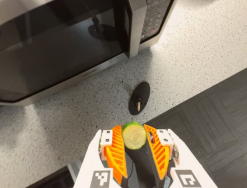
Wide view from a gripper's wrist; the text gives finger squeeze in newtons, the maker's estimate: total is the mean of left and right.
{"total": 8.5, "left": 8.1, "right": 8.9}